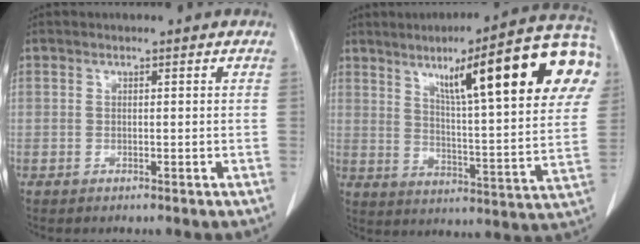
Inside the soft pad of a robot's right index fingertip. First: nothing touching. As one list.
[{"total": 24.8, "force": [10.7, 3.1, 22.2], "torque": [-0.280, 0.038, 0.150]}]